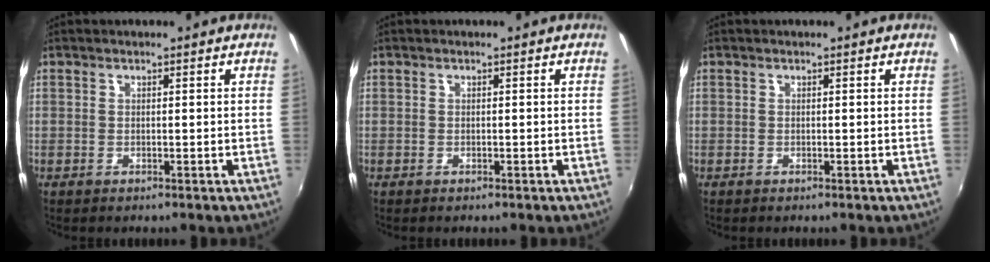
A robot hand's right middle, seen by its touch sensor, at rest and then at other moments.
{"total": 0.0}
{"total": 0.0}